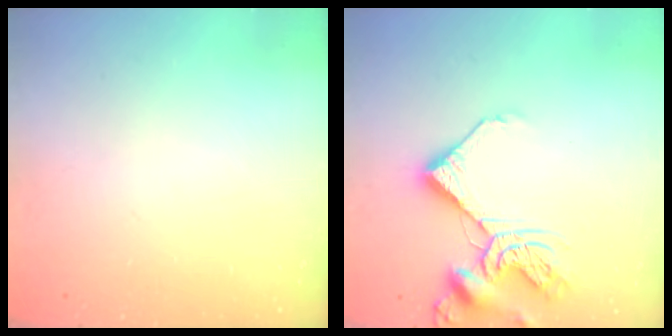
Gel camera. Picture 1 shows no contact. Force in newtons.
{"total": 11.3, "press": 11.2, "slide": 1.5}